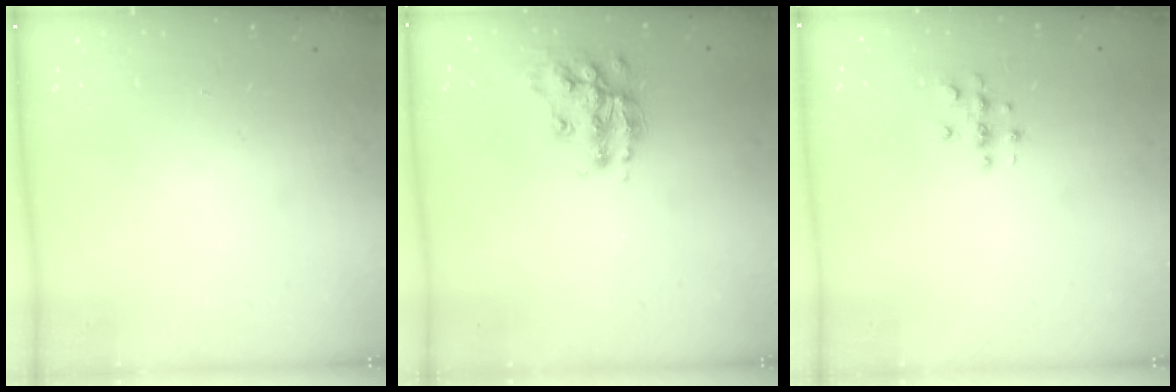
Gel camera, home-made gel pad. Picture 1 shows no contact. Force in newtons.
{"total": 13.7, "press": 13.7, "slide": 0.9}
{"total": 2.7, "press": 2.7, "slide": 0.3}